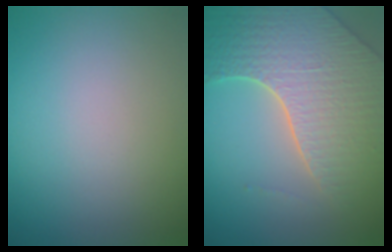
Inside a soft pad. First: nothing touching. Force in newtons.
{"total": 7.0, "press": 5.6, "slide": 4.2}